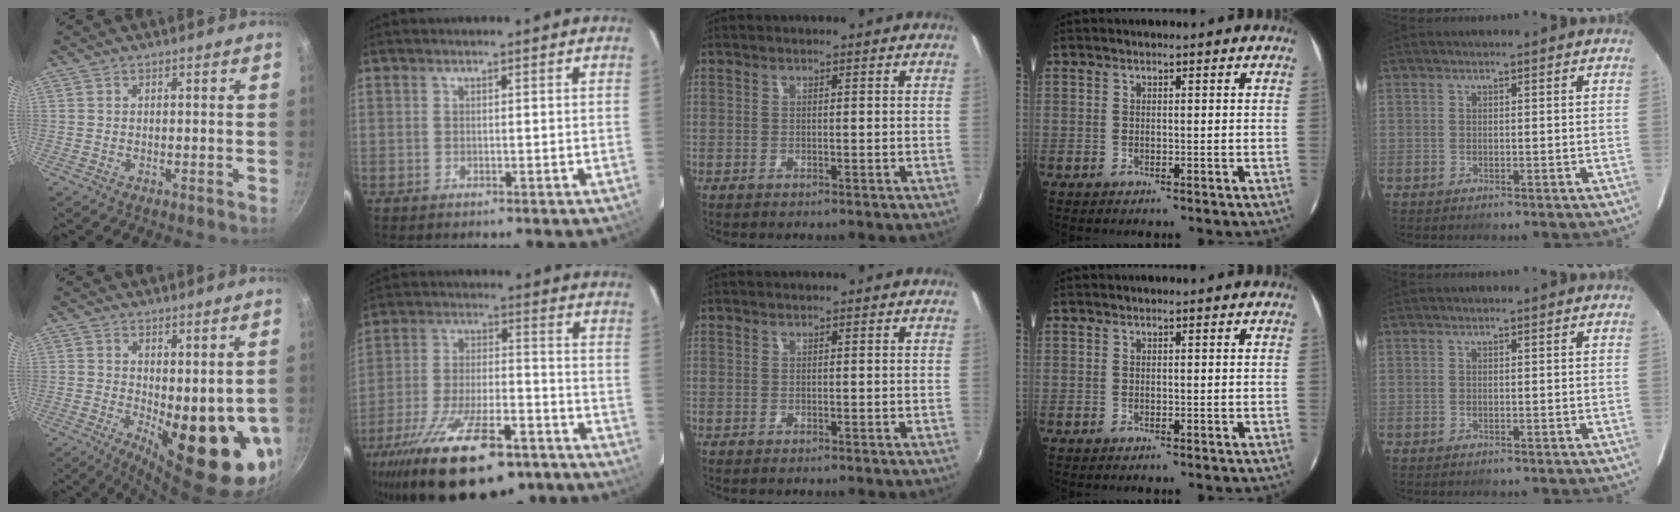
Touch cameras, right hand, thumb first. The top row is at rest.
{"thumb": {"total": 14.3, "force": [0.0, 5.7, 13.1], "torque": [-0.141, -0.031, 0.016]}, "index": {"total": 24.8, "force": [-16.9, 9.2, 15.7], "torque": [-0.293, -0.038, -0.255]}}